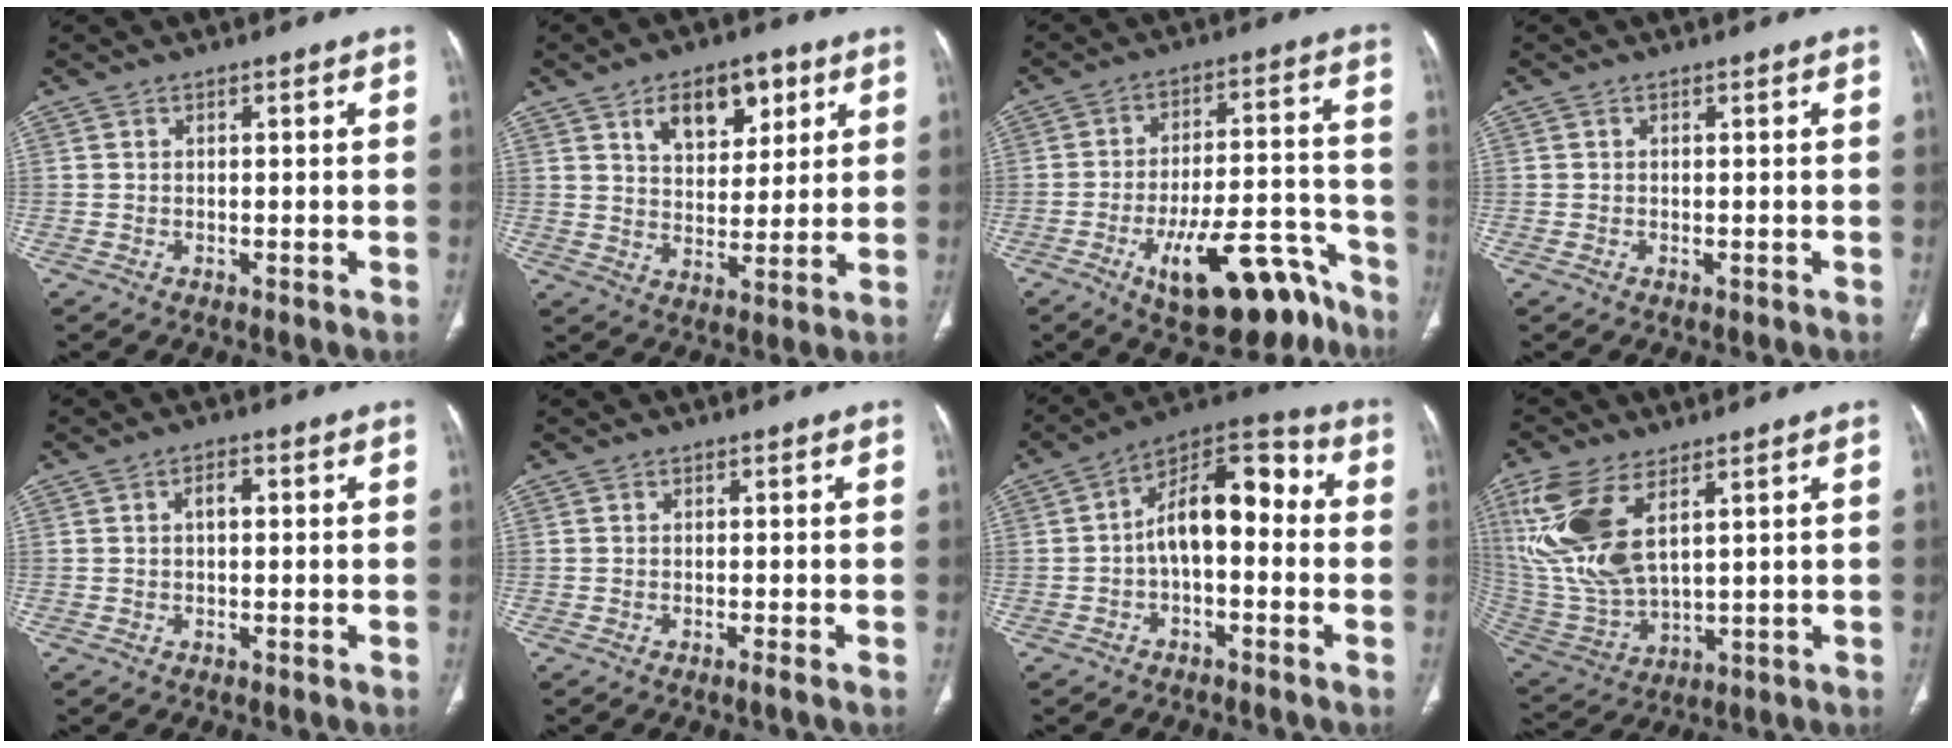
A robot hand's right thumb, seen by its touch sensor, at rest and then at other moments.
{"total": 11.3, "force": [5.5, 6.6, 7.3], "torque": [-0.073, -0.024, 0.090]}
{"total": 18.9, "force": [-11.4, 7.1, 13.3], "torque": [-0.154, 0.085, -0.167]}
{"total": 0.5, "force": [-0.2, 0.4, 0.2], "torque": [-0.007, 0.007, 0.002]}
{"total": 2.2, "force": [0.4, 1.2, 1.8], "torque": [-0.027, 0.010, 0.006]}
{"total": 0.6, "force": [-0.4, -0.2, 0.4], "torque": [-0.007, -0.001, -0.008]}
{"total": 13.1, "force": [-0.4, 7.0, 11.0], "torque": [-0.145, 0.050, -0.021]}
{"total": 16.6, "force": [6.8, 7.8, 13.0], "torque": [-0.287, -0.021, 0.150]}